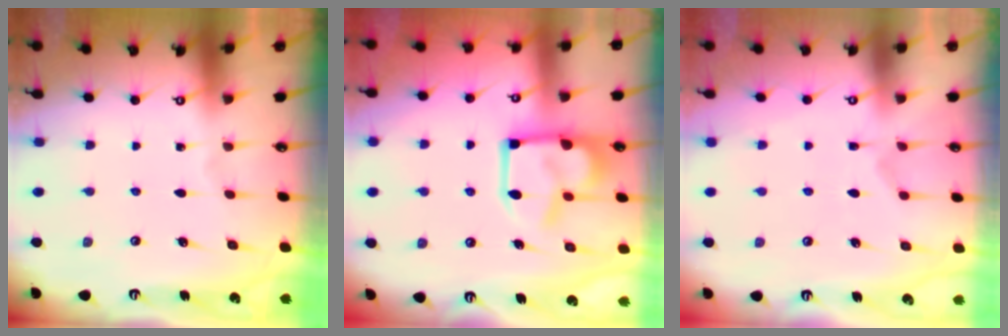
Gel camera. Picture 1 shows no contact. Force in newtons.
{"total": 9.5, "press": 9.4, "slide": 1.4}
{"total": 6.3, "press": 6.2, "slide": 1.3}